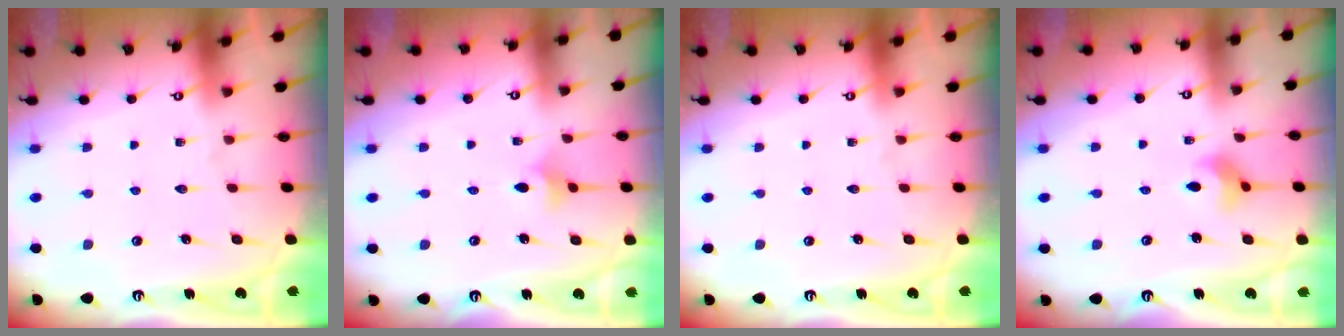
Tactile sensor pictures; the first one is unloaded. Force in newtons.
{"total": 3.7, "press": 3.5, "slide": 1.0}
{"total": 0.0}
{"total": 3.7, "press": 3.6, "slide": 0.7}